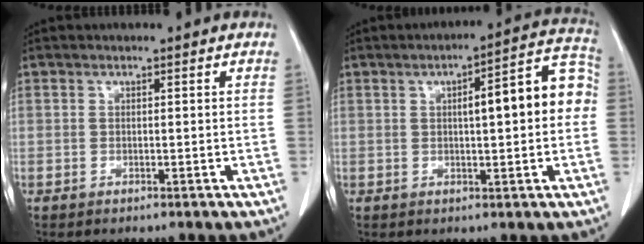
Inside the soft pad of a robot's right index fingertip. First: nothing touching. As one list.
[{"total": 10.6, "force": [0.8, 2.4, 10.3], "torque": [-0.134, 0.037, 0.010]}]